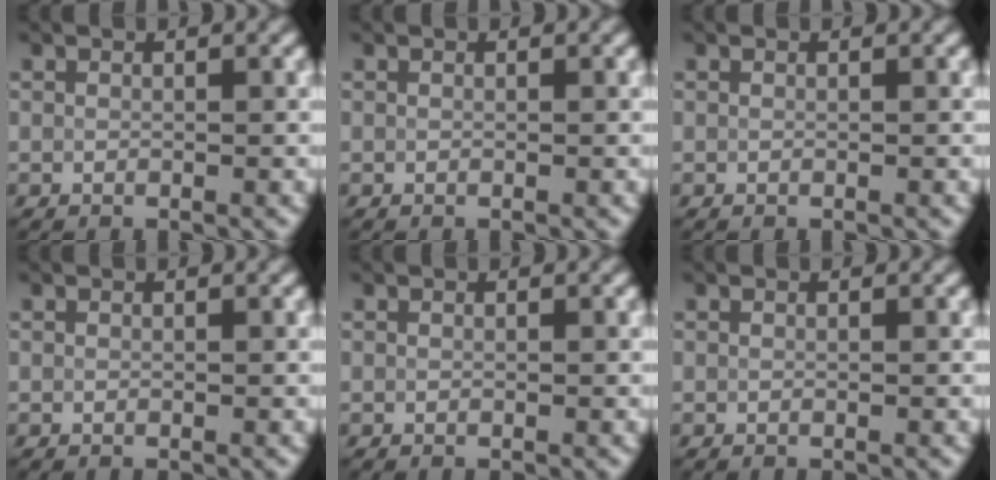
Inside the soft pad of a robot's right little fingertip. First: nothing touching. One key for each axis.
{"total": 0.0}
{"total": 0.0}
{"total": 0.0}
{"total": 0.0}
{"total": 0.0}